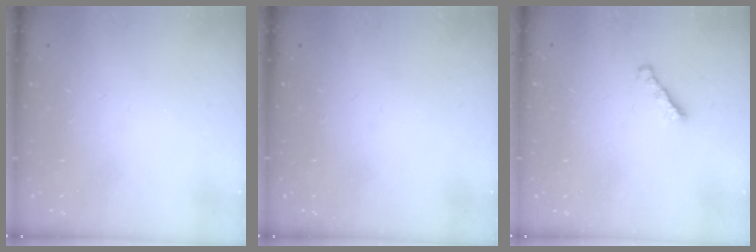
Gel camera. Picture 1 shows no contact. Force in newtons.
{"total": 0.0}
{"total": 1.8, "press": 1.7, "slide": 0.6}